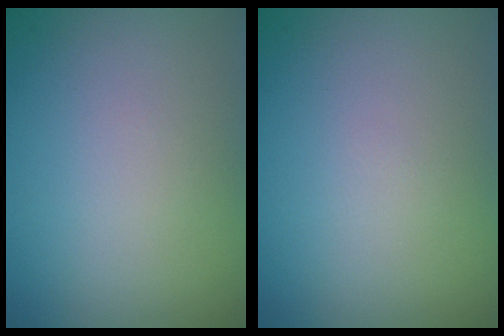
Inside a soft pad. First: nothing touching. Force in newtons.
{"total": 0.0}